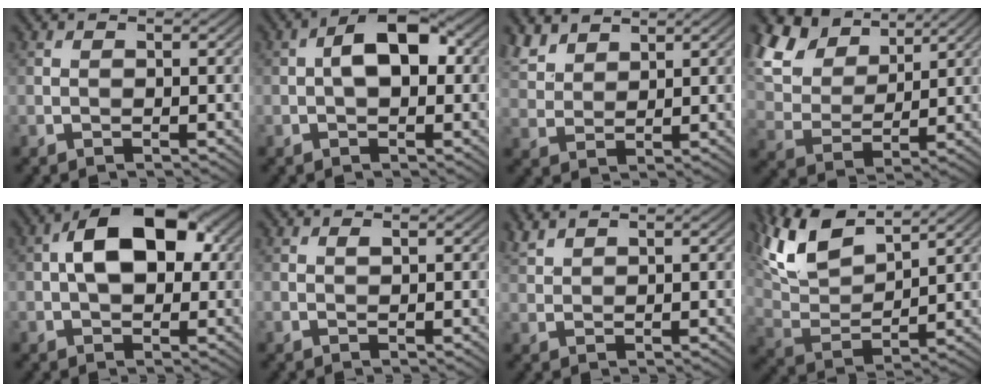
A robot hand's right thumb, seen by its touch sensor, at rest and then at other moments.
{"total": 5.4, "force": [0.3, 2.9, 4.6], "torque": [-0.069, 0.008, -0.003]}
{"total": 4.7, "force": [3.6, 2.2, 2.0], "torque": [-0.055, 0.006, 0.081]}
{"total": 13.0, "force": [7.9, 7.6, 7.0], "torque": [-0.215, 0.024, 0.146]}
{"total": 9.5, "force": [1.4, 5.5, 7.6], "torque": [-0.123, 0.016, 0.012]}
{"total": 0.6, "force": [0.4, 0.1, 0.3], "torque": [-0.007, -0.002, 0.008]}
{"total": 2.3, "force": [2.1, 0.5, 0.9], "torque": [-0.025, 0.005, 0.051]}
{"total": 12.3, "force": [8.3, 4.6, 7.9], "torque": [-0.205, 0.015, 0.164]}